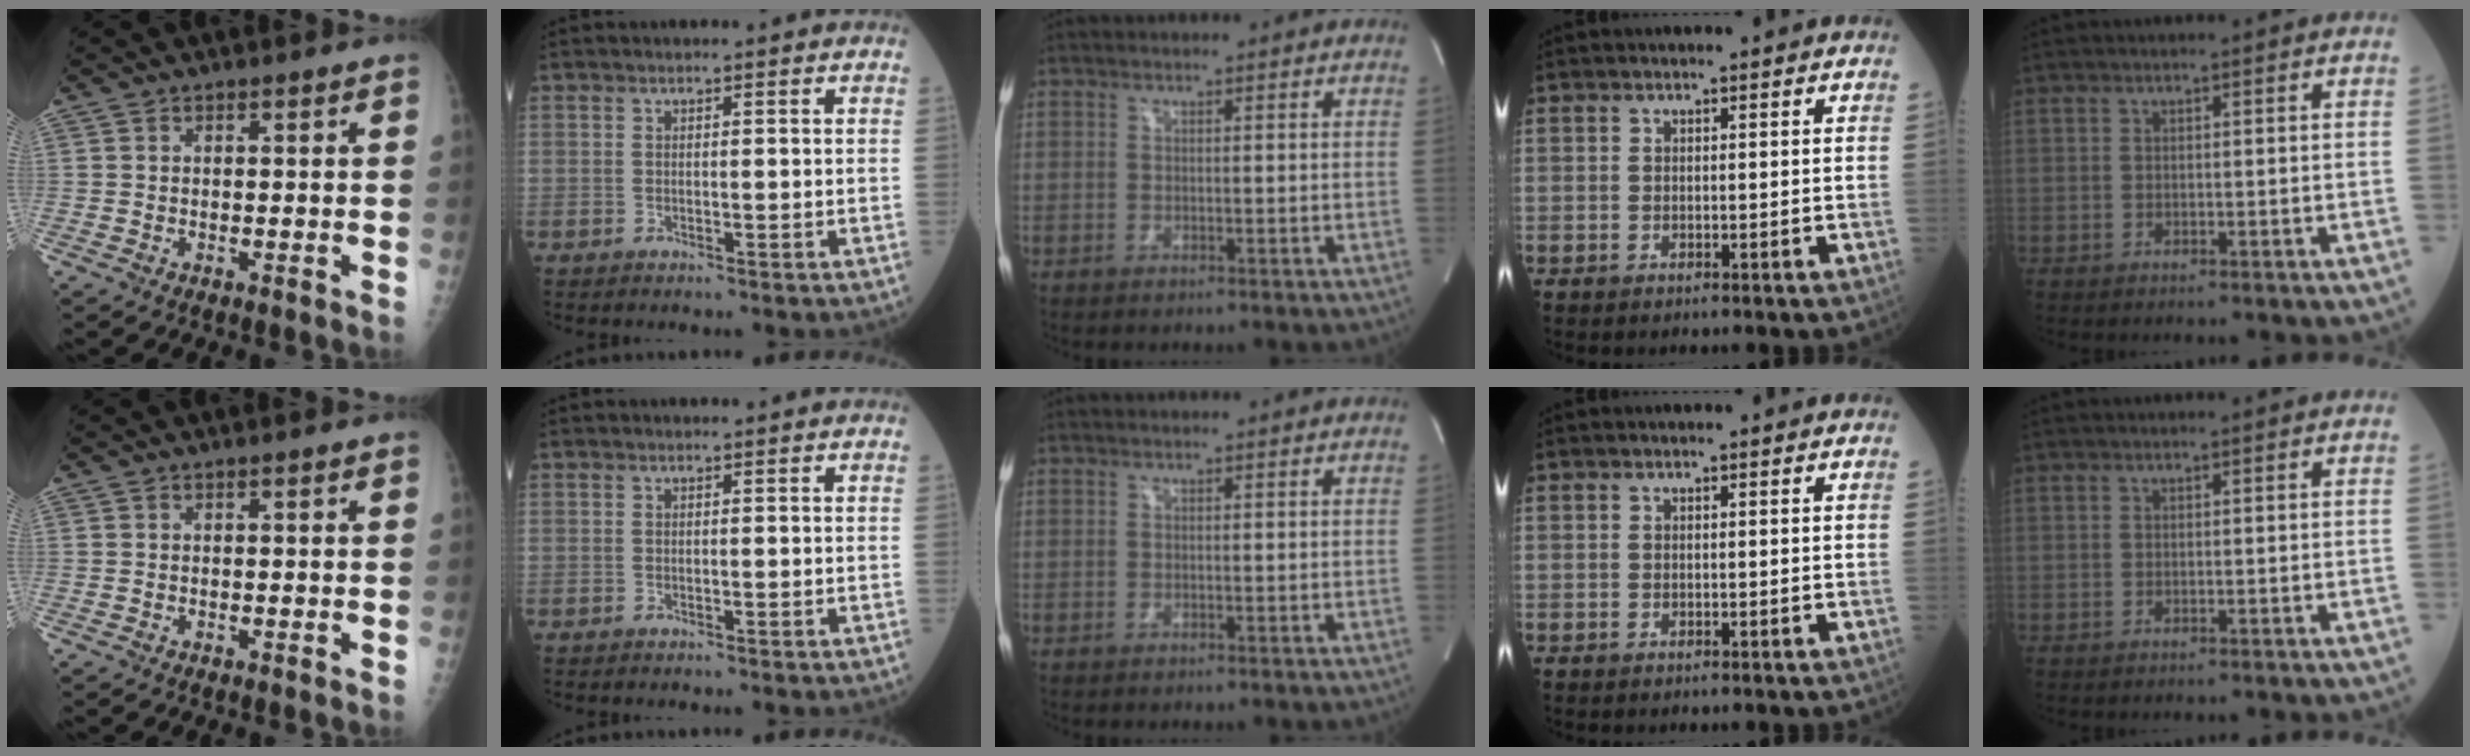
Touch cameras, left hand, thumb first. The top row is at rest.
{}